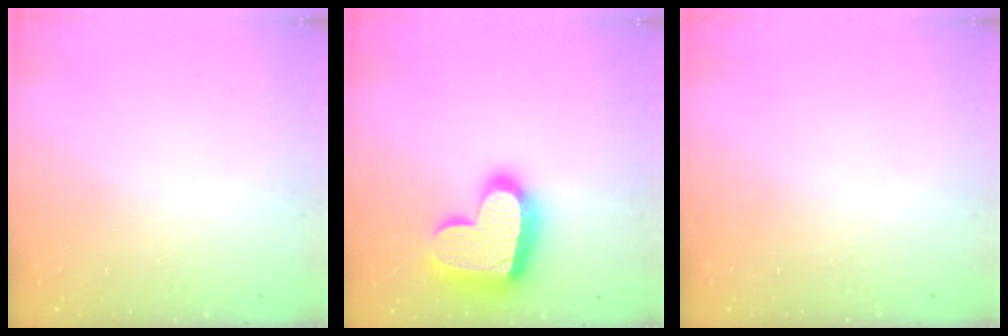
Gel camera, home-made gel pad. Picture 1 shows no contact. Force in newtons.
{"total": 20.9, "press": 20.8, "slide": 1.8}
{"total": 0.0}